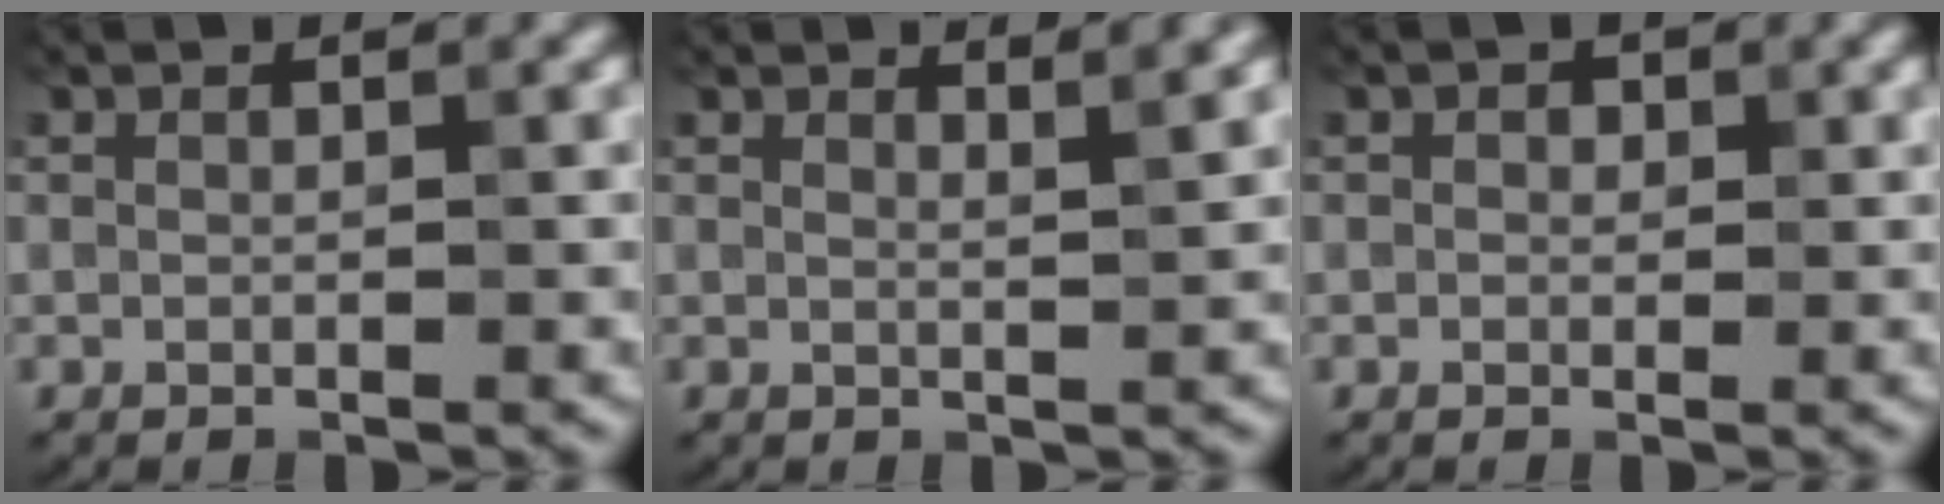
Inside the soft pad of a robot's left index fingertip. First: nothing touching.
{"total": 2.5, "force": [1.9, 0.7, 1.5], "torque": [-0.002, 0.009, 0.009]}
{"total": 0.9, "force": [0.3, 0.7, 0.4], "torque": [-0.004, -0.003, 0.001]}